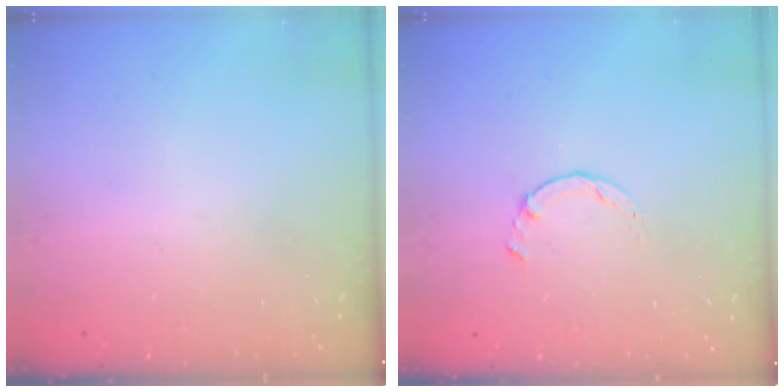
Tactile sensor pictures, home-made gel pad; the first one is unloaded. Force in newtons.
{"total": 0.0}